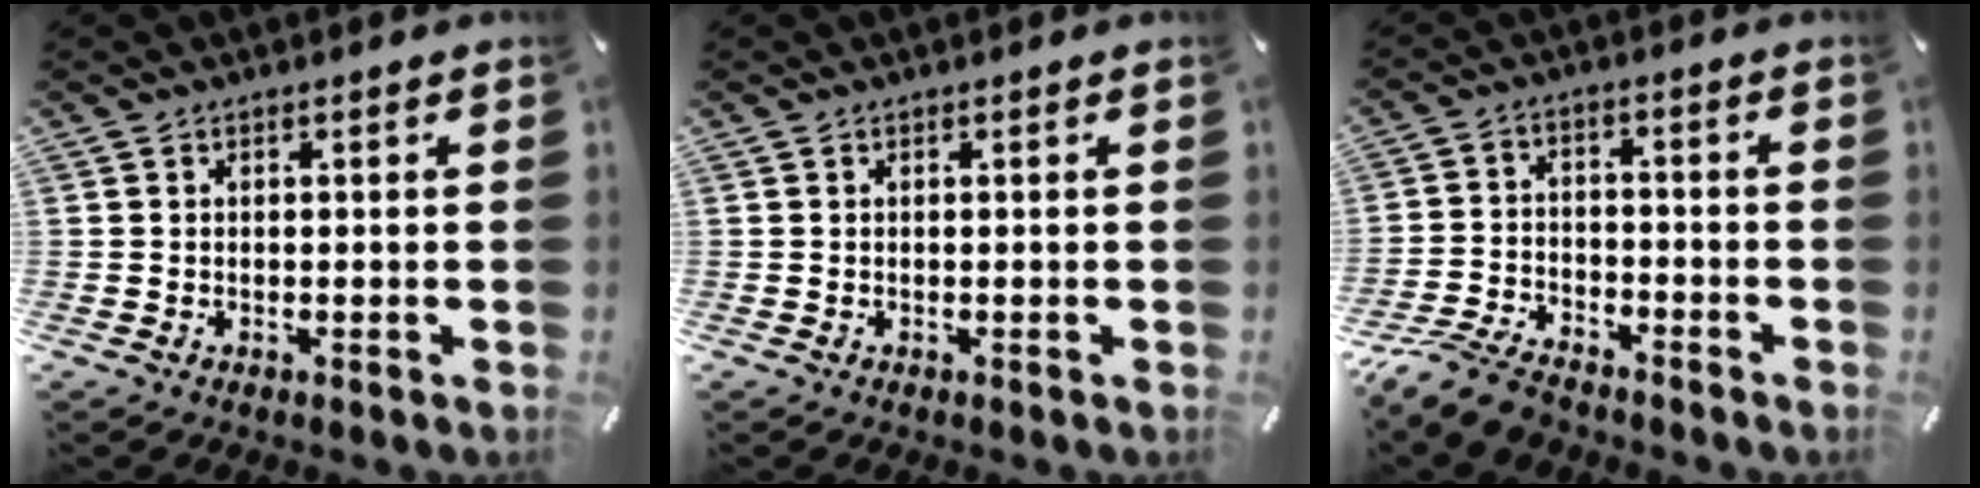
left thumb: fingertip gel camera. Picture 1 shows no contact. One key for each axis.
{"total": 0.0}
{"total": 8.7, "fx": -7.6, "fy": 3.0, "fz": 3.1, "tx": -0.064, "ty": 0.034, "tz": -0.148}